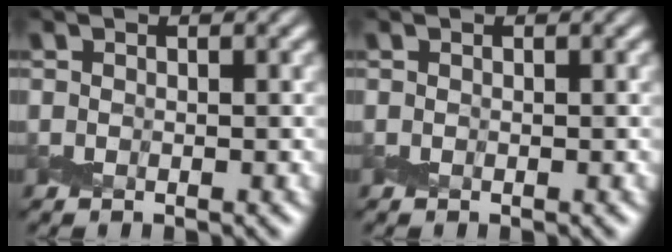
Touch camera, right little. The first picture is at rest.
{"total": 0.0}